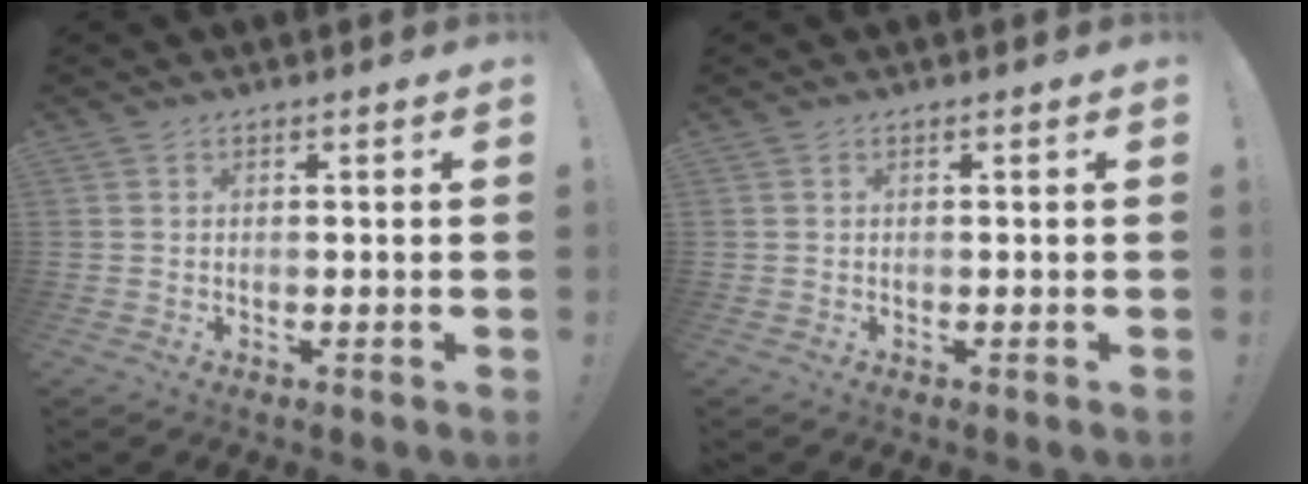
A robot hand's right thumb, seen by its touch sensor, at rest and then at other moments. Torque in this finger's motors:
{"motor_torque": [-0.09, -0.14, 0.05, -0.08, 0.01]}